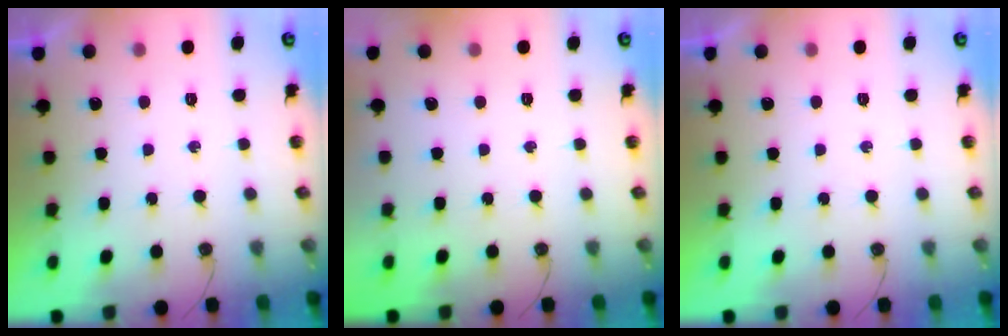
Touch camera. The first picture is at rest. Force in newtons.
{"total": 0.0}
{"total": 0.0}